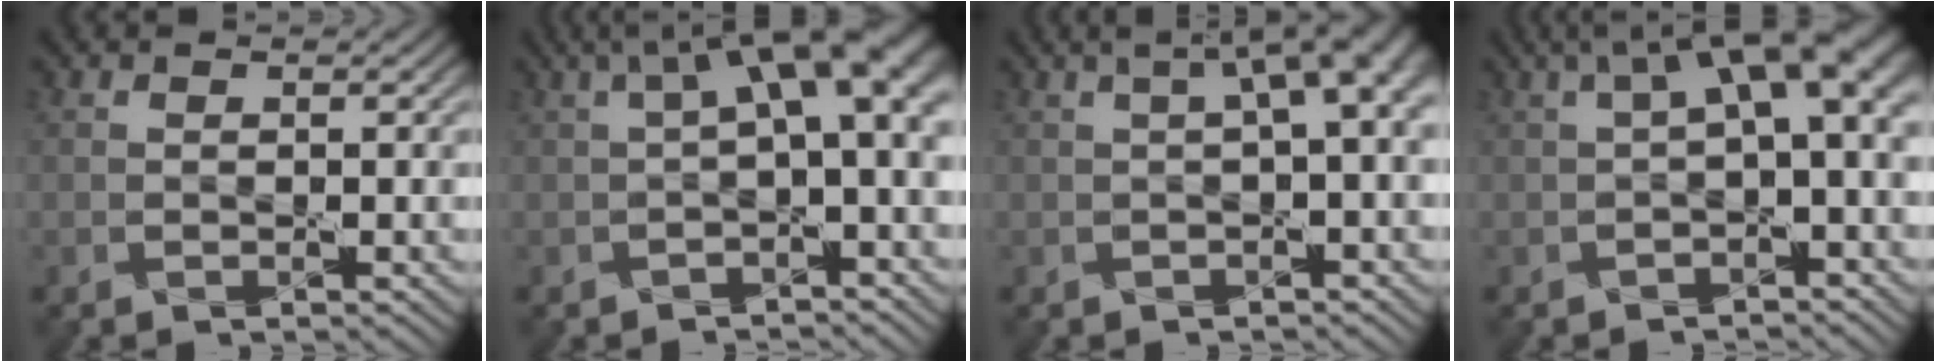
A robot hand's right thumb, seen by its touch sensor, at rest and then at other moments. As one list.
[{"total": 8.4, "force": [1.4, 2.9, 7.7], "torque": [-0.112, 0.017, 0.019]}, {"total": 5.9, "force": [1.1, 1.7, 5.6], "torque": [-0.067, 0.020, 0.016]}, {"total": 7.6, "force": [1.5, 2.5, 7.0], "torque": [-0.104, 0.017, 0.019]}]